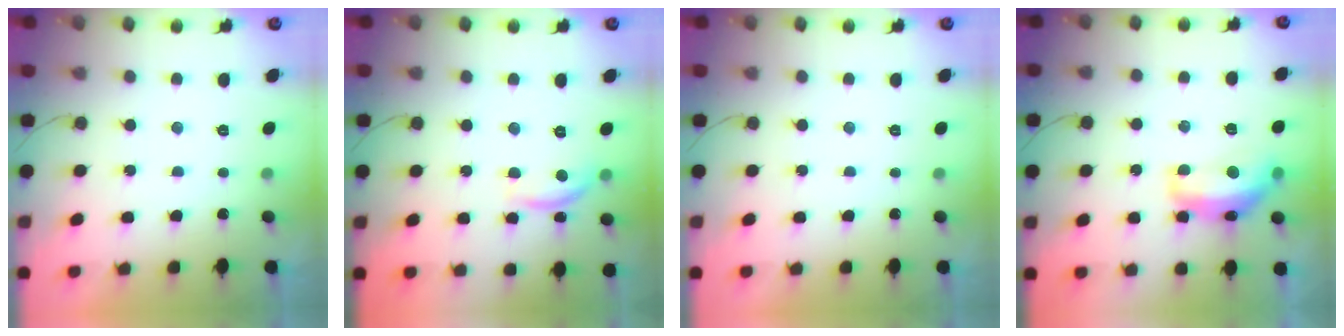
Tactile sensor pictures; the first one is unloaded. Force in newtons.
{"total": 9.7, "press": 9.7, "slide": 0.7}
{"total": 0.0}
{"total": 14.2, "press": 14.1, "slide": 0.9}